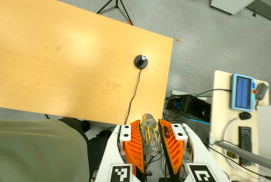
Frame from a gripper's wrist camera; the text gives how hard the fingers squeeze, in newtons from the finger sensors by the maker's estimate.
{"total": 19.5, "left": 21.4, "right": 17.5}